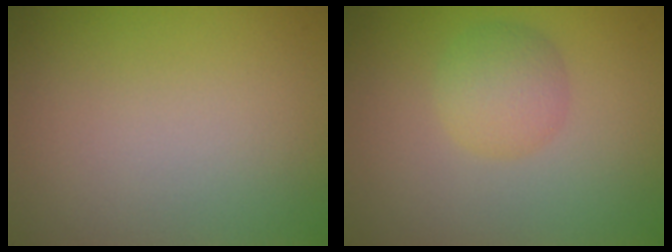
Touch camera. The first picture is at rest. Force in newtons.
{"total": 2.9, "press": 2.9, "slide": 0.0}